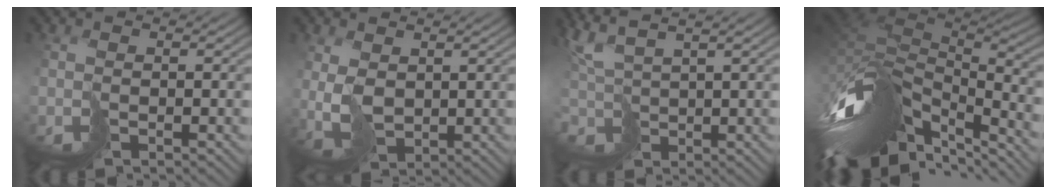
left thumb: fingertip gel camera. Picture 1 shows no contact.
{"total": 3.2, "force": [1.4, 2.3, 1.7], "torque": [-0.055, -0.001, 0.039]}
{"total": 5.1, "force": [4.7, 1.0, 1.7], "torque": [-0.059, 0.022, 0.097]}
{"total": 13.8, "force": [-5.9, 7.7, 9.8], "torque": [-0.239, -0.020, -0.091]}